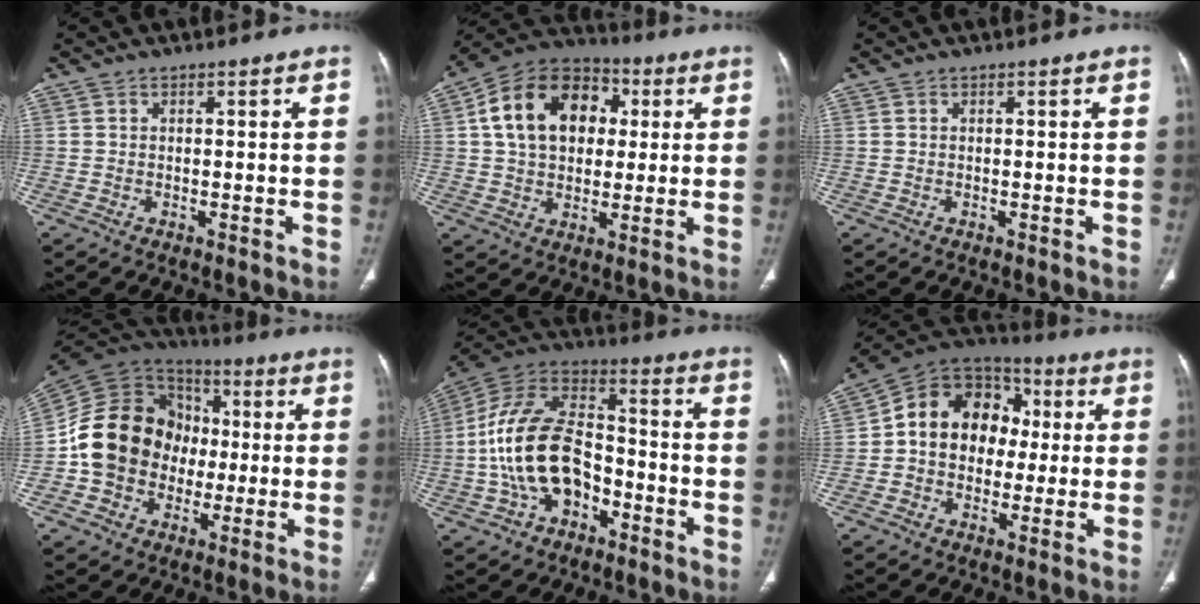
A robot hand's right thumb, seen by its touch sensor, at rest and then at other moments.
{"total": 17.3, "force": [3.5, 12.4, 11.5], "torque": [-0.170, 0.018, 0.051]}
{"total": 0.0}
{"total": 19.1, "force": [-2.0, 16.3, 9.6], "torque": [-0.149, 0.036, -0.037]}
{"total": 18.4, "force": [-4.9, 11.8, 13.2], "torque": [-0.236, 0.051, -0.090]}
{"total": 15.7, "force": [1.0, 12.4, 9.5], "torque": [-0.111, 0.039, 0.004]}